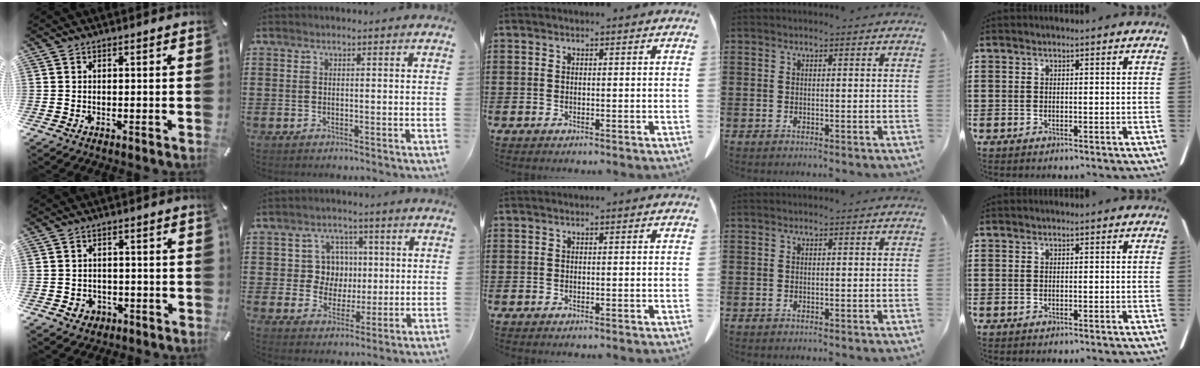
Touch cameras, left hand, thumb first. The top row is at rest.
{"thumb": {"total": 3.3, "force": [-1.0, 3.0, 0.9], "torque": [-0.007, 0.000, -0.019]}, "index": {"total": 6.7, "force": [1.1, 6.1, 2.3], "torque": [-0.066, 0.017, 0.020]}}